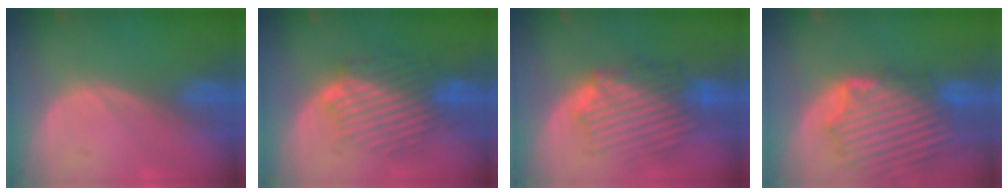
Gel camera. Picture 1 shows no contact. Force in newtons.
{"total": 8.9, "press": 8.3, "slide": 3.2}
{"total": 9.0, "press": 8.6, "slide": 2.7}
{"total": 11.7, "press": 11.1, "slide": 3.8}